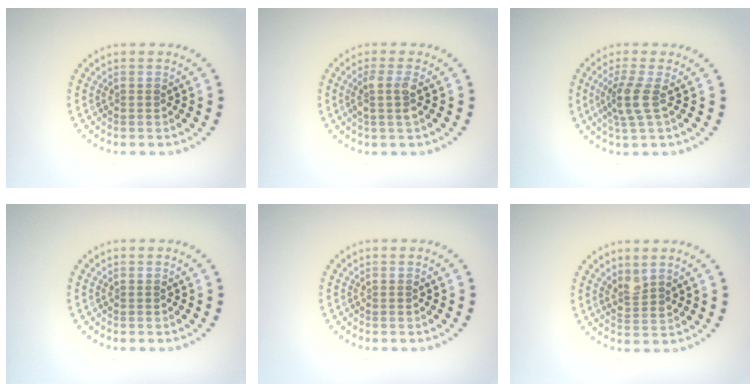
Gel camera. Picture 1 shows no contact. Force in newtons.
{"total": 2.2, "press": 1.7, "slide": 1.4}
{"total": 2.5, "press": 1.9, "slide": 1.7}
{"total": 0.0}
{"total": 0.0}
{"total": 1.8, "press": 1.5, "slide": 1.1}